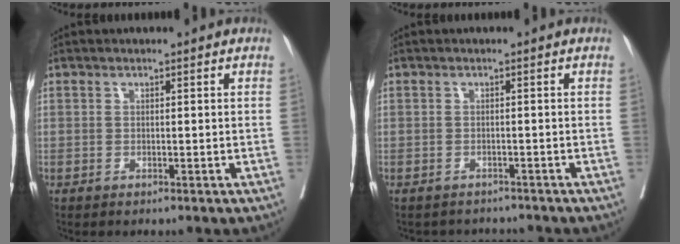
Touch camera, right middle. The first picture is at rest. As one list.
[{"total": 3.6, "force": [-3.4, 1.2, -0.4], "torque": [0.008, 0.001, -0.046]}]